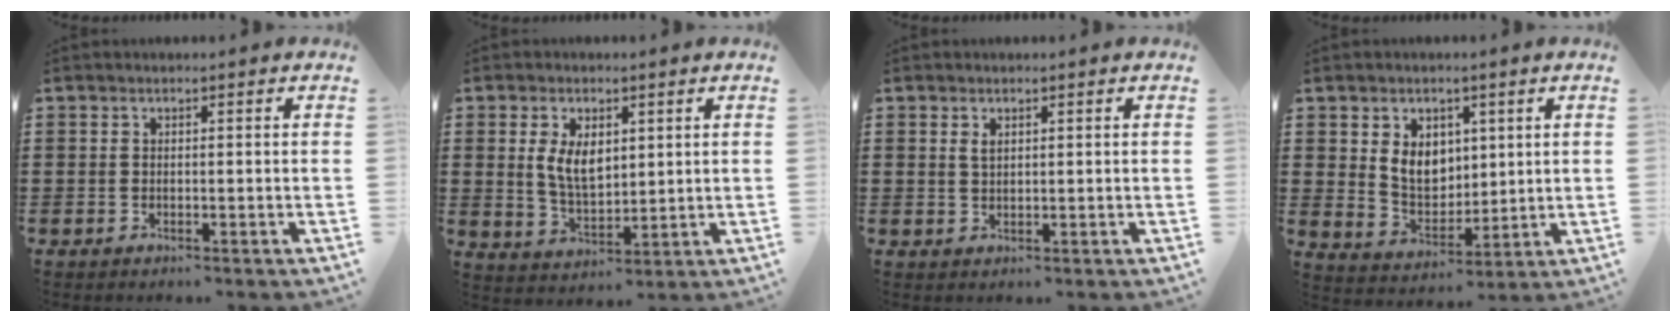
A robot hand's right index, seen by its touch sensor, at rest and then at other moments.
{"total": 6.0, "force": [1.5, 3.4, 4.6], "torque": [-0.091, 0.008, 0.025]}
{"total": 1.2, "force": [0.6, 0.6, 0.9], "torque": [-0.019, 0.004, 0.011]}
{"total": 6.4, "force": [1.9, 5.1, 3.5], "torque": [-0.068, 0.009, 0.033]}